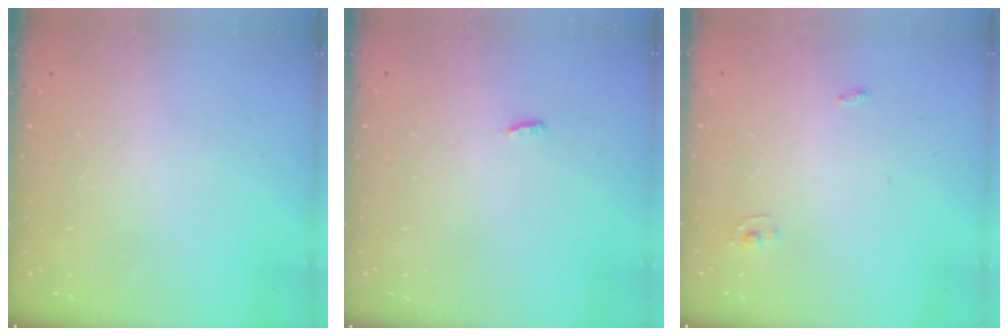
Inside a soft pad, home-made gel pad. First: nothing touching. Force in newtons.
{"total": 2.8, "press": 2.7, "slide": 0.8}
{"total": 2.4, "press": 2.4, "slide": 0.2}